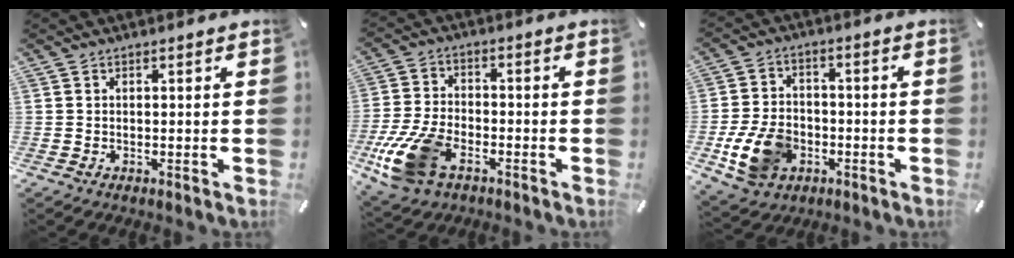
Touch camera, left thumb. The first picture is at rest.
{"total": 13.8, "force": [-6.7, 8.1, 9.0], "torque": [-0.193, 0.022, -0.118]}
{"total": 12.0, "force": [-3.8, 8.9, 7.1], "torque": [-0.158, 0.012, -0.066]}